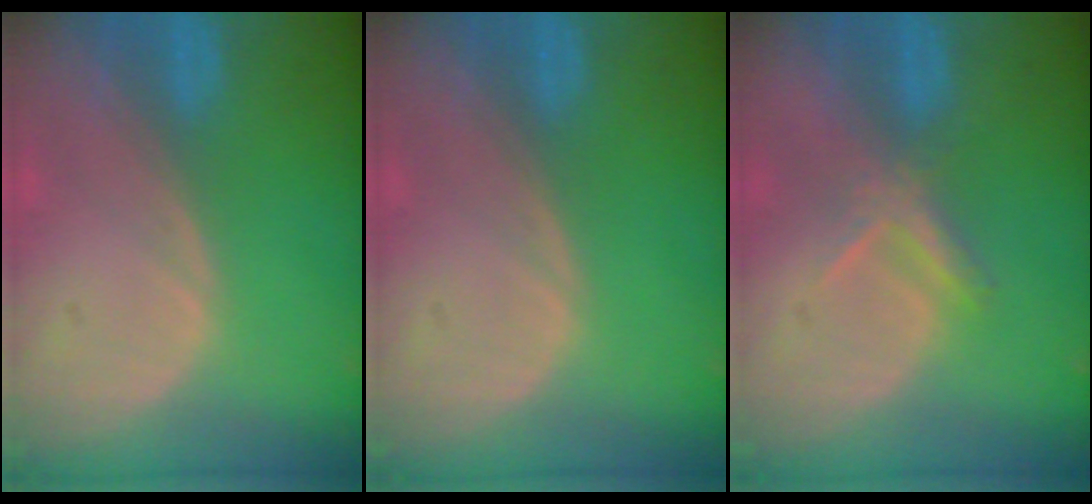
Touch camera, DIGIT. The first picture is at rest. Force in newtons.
{"total": 0.0}
{"total": 3.7, "press": 3.6, "slide": 0.9}